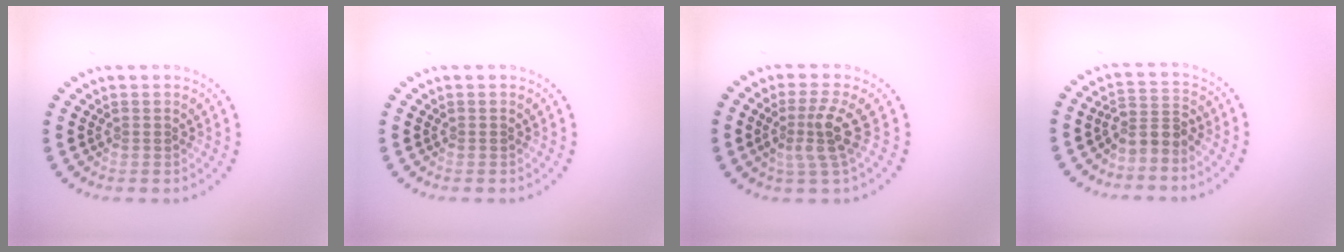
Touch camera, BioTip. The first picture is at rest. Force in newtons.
{"total": 0.0}
{"total": 3.2, "press": 2.3, "slide": 2.3}
{"total": 2.5, "press": 1.8, "slide": 1.8}